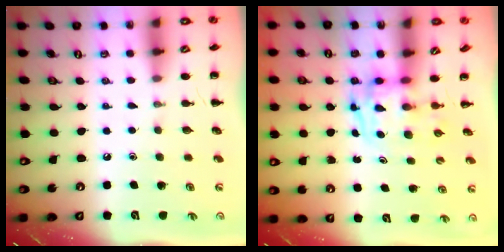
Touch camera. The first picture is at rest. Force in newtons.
{"total": 3.3, "press": 3.3, "slide": 0.5}